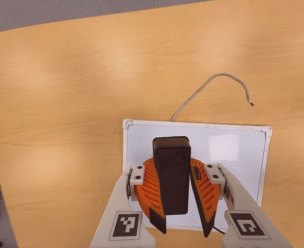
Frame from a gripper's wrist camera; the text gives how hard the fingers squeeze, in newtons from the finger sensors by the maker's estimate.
{"total": 13.1, "left": 11.7, "right": 14.5}